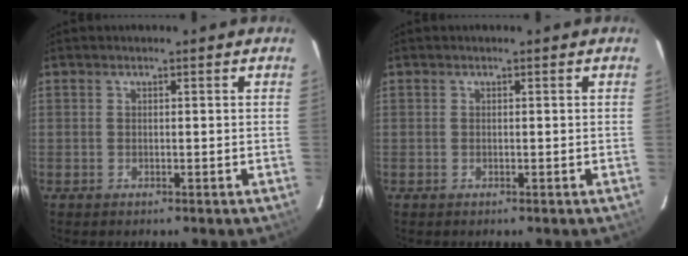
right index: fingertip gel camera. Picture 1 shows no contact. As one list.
[{"total": 0.0}]